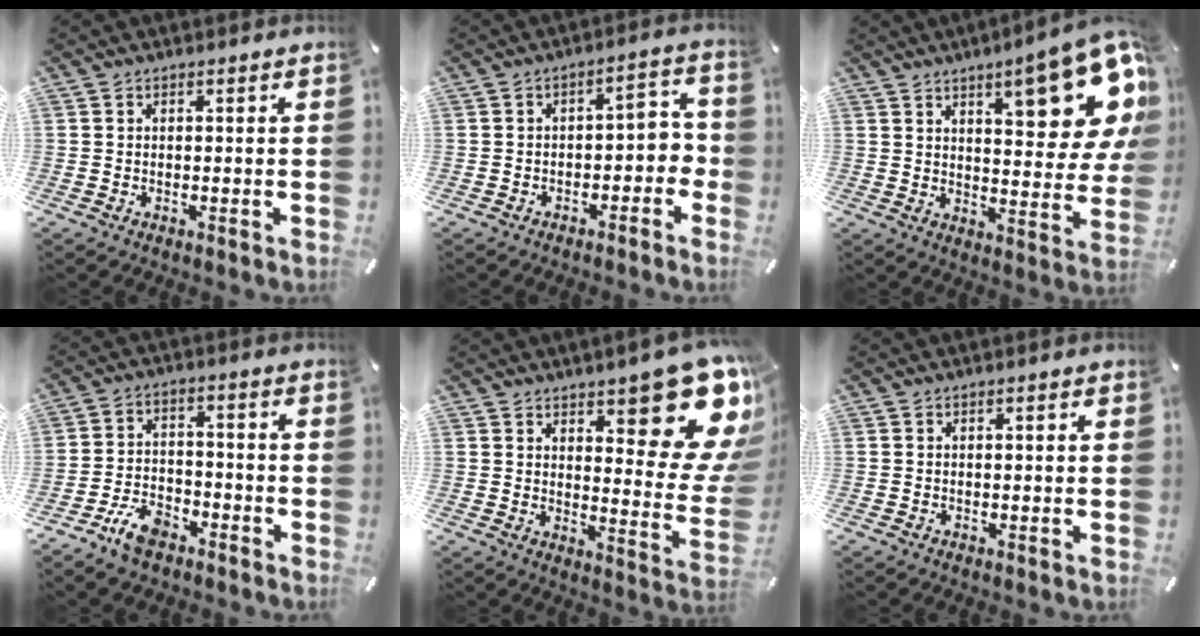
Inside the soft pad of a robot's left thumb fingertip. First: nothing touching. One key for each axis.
{"total": 5.1, "fx": -1.9, "fy": 3.3, "fz": 3.4, "tx": -0.046, "ty": 0.008, "tz": -0.043}
{"total": 19.7, "fx": 10.8, "fy": 6.3, "fz": 15.2, "tx": -0.193, "ty": -0.072, "tz": 0.164}
{"total": 7.8, "fx": -5.5, "fy": 4.1, "fz": 3.8, "tx": -0.078, "ty": 0.029, "tz": -0.105}
{"total": 20.4, "fx": 11.7, "fy": 8.2, "fz": 14.5, "tx": -0.162, "ty": -0.102, "tz": 0.193}
{"total": 0.6, "fx": 0.1, "fy": 0.0, "fz": 0.6, "tx": -0.011, "ty": 0.000, "tz": 0.002}